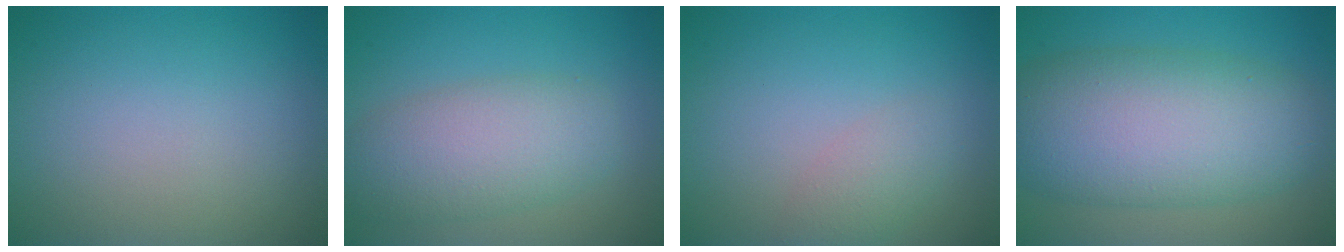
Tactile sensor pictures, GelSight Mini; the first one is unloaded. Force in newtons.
{"total": 5.8, "press": 5.7, "slide": 0.2}
{"total": 2.0, "press": 2.0, "slide": 0.1}
{"total": 10.9, "press": 10.9, "slide": 0.1}